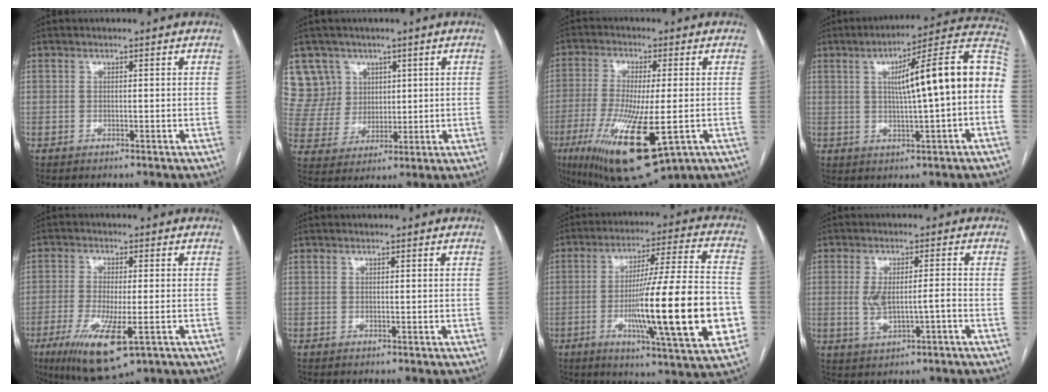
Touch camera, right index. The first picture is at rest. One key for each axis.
{"total": 8.9, "fx": 4.8, "fy": 7.5, "fz": -0.1, "tx": -0.005, "ty": 0.024, "tz": 0.107}
{"total": 16.7, "fx": -6.0, "fy": 3.4, "fz": 15.3, "tx": -0.296, "ty": -0.046, "tz": -0.091}
{"total": 16.8, "fx": 1.3, "fy": 1.3, "fz": 16.7, "tx": -0.232, "ty": 0.040, "tz": 0.015}
{"total": 11.4, "fx": -5.2, "fy": 2.7, "fz": 9.8, "tx": -0.181, "ty": -0.032, "tz": -0.080}
{"total": 0.0}
{"total": 23.0, "fx": -5.0, "fy": 1.1, "fz": 22.5, "tx": -0.324, "ty": -0.010, "tz": -0.076}
{"total": 5.5, "fx": -1.0, "fy": 1.6, "fz": 5.1, "tx": -0.106, "ty": 0.003, "tz": -0.009}